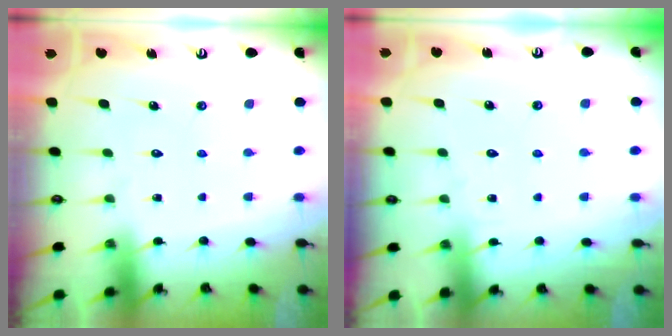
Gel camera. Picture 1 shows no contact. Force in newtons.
{"total": 2.5, "press": 2.5, "slide": 0.4}